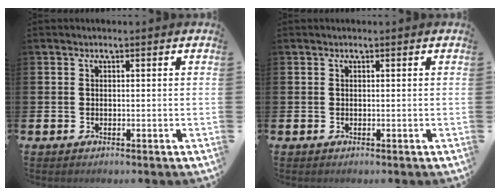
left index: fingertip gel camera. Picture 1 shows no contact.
{"total": 0.0}